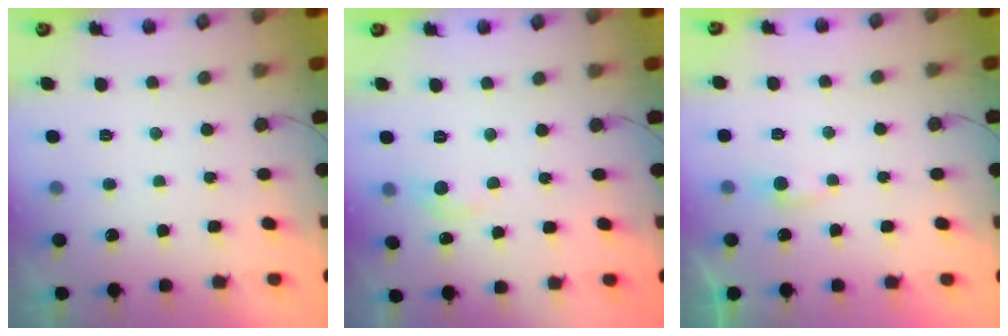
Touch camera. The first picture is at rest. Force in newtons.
{"total": 4.5, "press": 4.4, "slide": 0.6}
{"total": 2.4, "press": 2.4, "slide": 0.3}